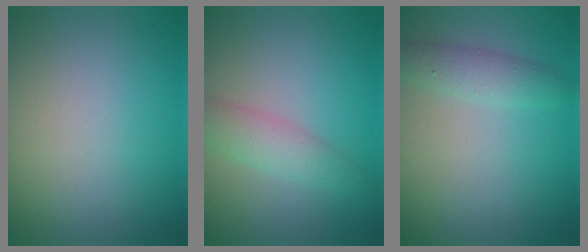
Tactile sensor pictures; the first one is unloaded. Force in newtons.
{"total": 2.9, "press": 2.9, "slide": 0.0}
{"total": 2.4, "press": 2.4, "slide": 0.1}